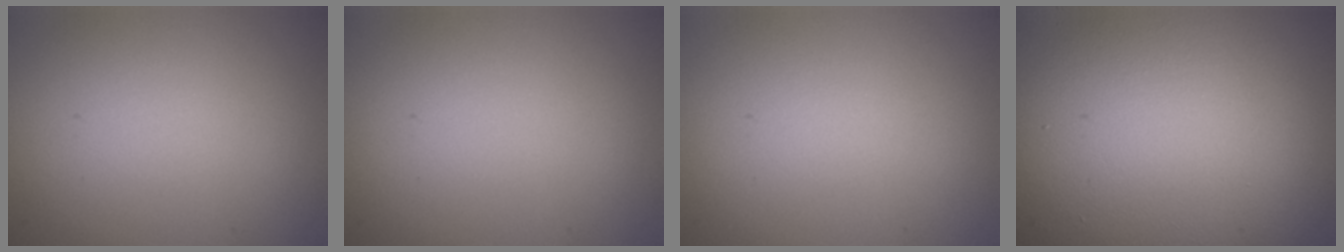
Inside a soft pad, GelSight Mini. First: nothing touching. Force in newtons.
{"total": 0.0}
{"total": 0.0}
{"total": 19.2, "press": 19.1, "slide": 0.9}